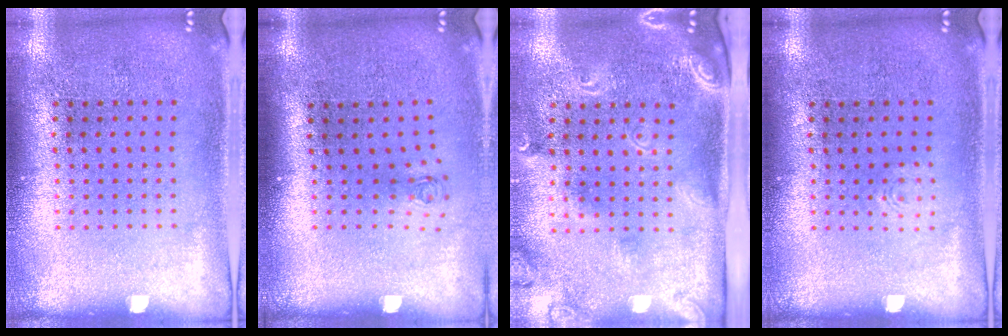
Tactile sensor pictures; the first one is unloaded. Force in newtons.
{"total": 0.7, "press": 0.3, "slide": 0.7}
{"total": 2.4, "press": 1.8, "slide": 1.6}
{"total": 0.6, "press": 0.6, "slide": 0.2}